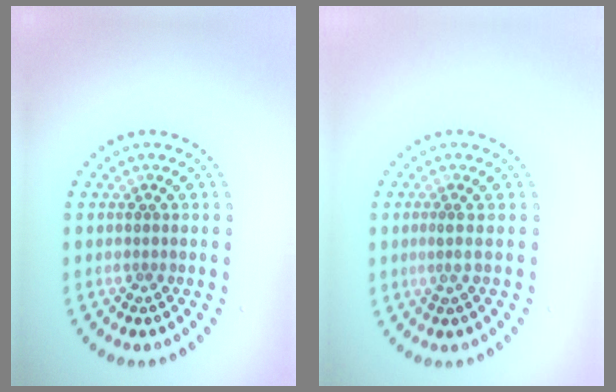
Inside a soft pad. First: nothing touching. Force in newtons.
{"total": 0.8, "press": 0.4, "slide": 0.7}